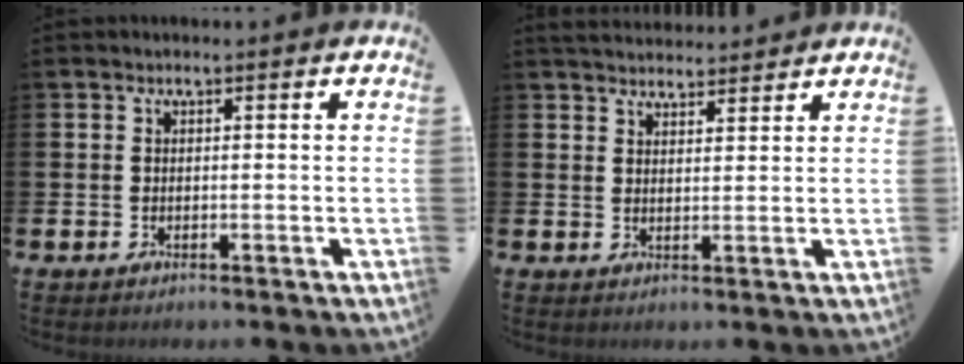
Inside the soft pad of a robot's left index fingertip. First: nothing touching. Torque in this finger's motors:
{"motor_torque": [-0.25, -0.76, 0.11, 0.02]}